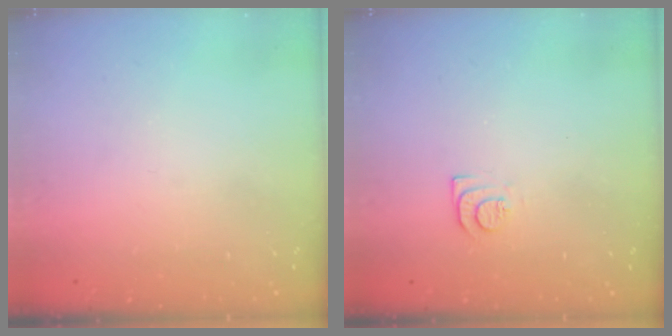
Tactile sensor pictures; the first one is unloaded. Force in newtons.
{"total": 6.7, "press": 6.6, "slide": 0.7}